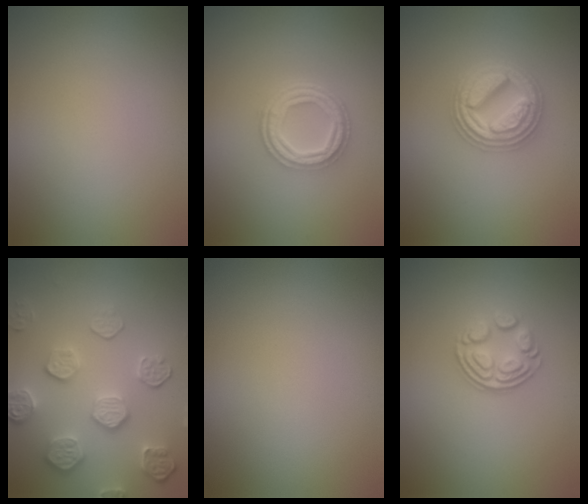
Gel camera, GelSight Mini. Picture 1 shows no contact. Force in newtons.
{"total": 4.6, "press": 3.5, "slide": 3.1}
{"total": 4.8, "press": 4.8, "slide": 0.8}
{"total": 5.4, "press": 4.2, "slide": 3.3}
{"total": 0.0}
{"total": 3.6, "press": 2.4, "slide": 2.7}